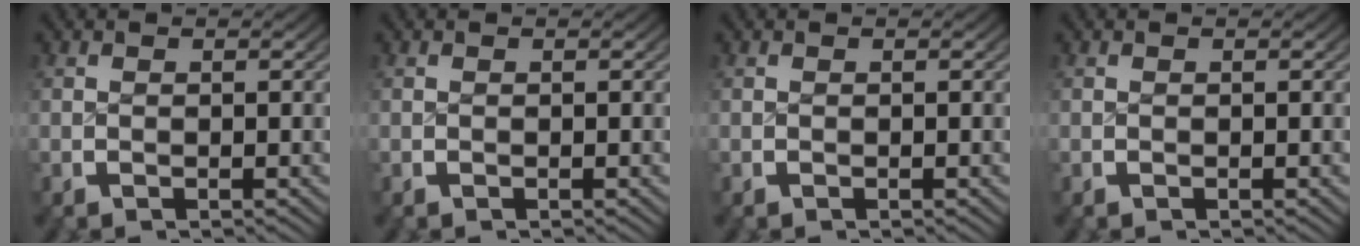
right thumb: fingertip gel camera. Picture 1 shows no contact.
{"total": 0.0}
{"total": 0.0}
{"total": 0.0}